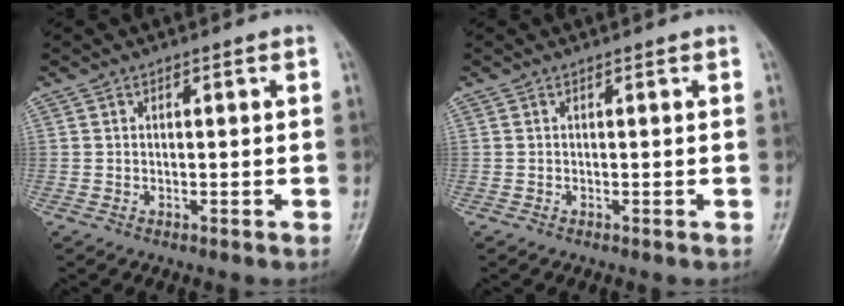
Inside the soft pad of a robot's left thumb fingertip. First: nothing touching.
{"total": 0.0}